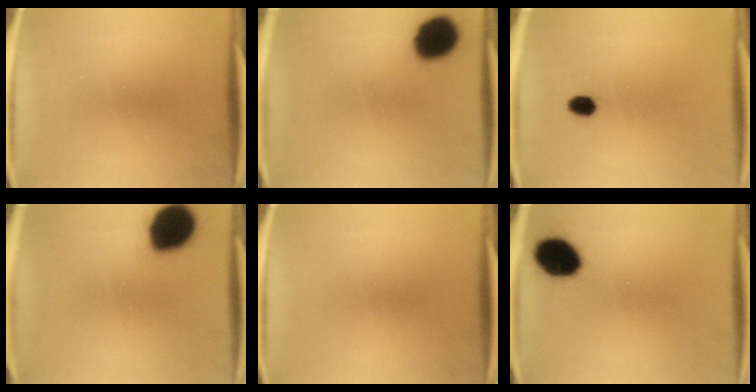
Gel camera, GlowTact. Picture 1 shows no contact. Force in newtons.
{"total": 13.0}
{"total": 2.7}
{"total": 16.3}
{"total": 0.0}
{"total": 12.0}